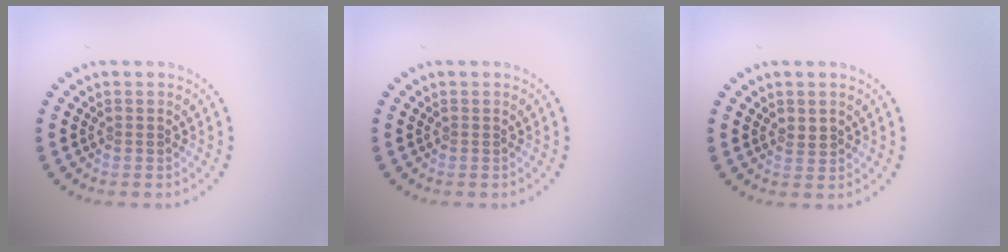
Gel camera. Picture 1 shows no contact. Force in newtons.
{"total": 0.0}
{"total": 0.9, "press": 0.8, "slide": 0.4}